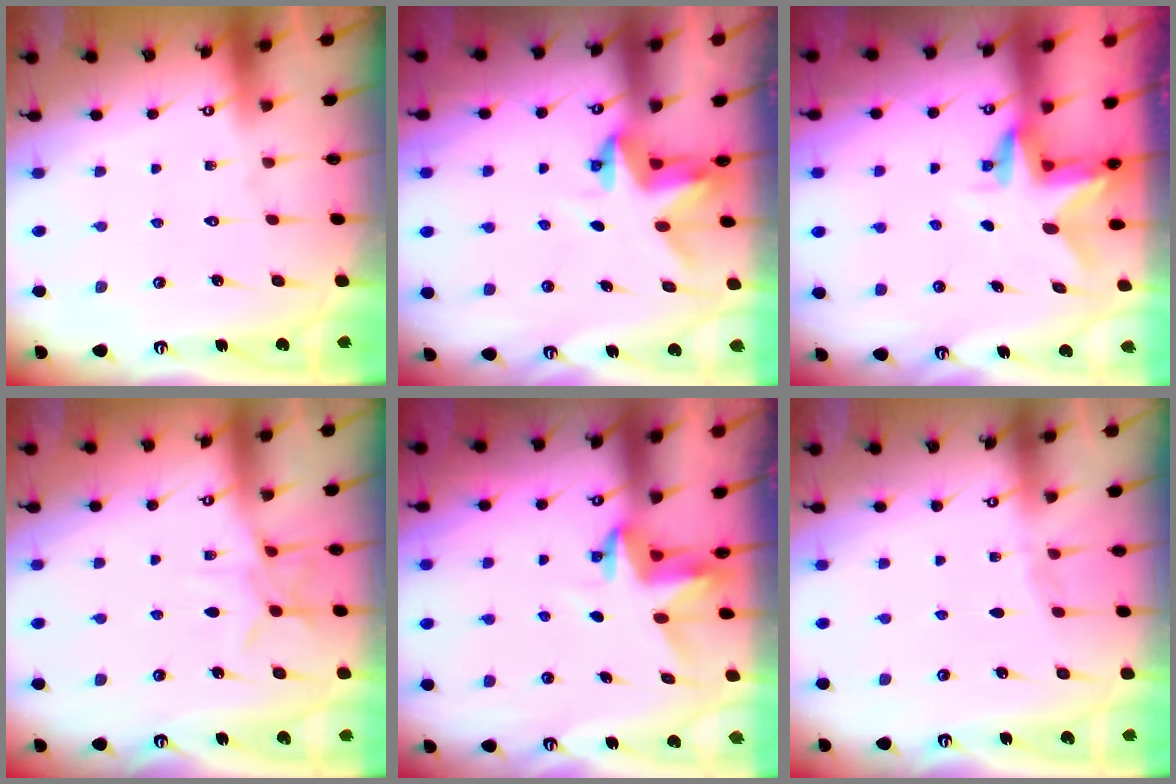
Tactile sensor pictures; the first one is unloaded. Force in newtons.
{"total": 3.4, "press": 3.4, "slide": 0.0}
{"total": 3.2, "press": 3.2, "slide": 0.2}
{"total": 8.3, "press": 8.3, "slide": 0.6}
{"total": 3.7, "press": 3.7, "slide": 0.3}
{"total": 1.0, "press": 1.0, "slide": 0.3}